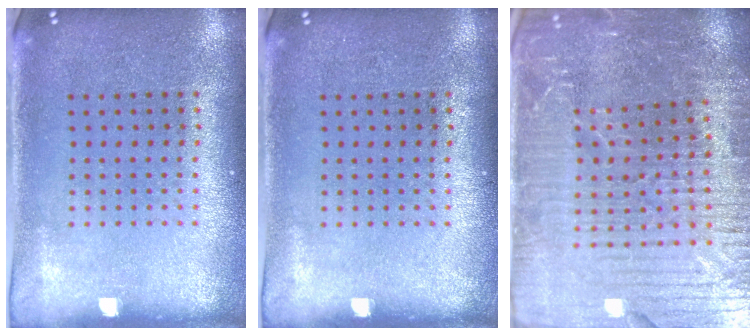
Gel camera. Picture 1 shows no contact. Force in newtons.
{"total": 0.0}
{"total": 5.3, "press": 4.9, "slide": 1.9}